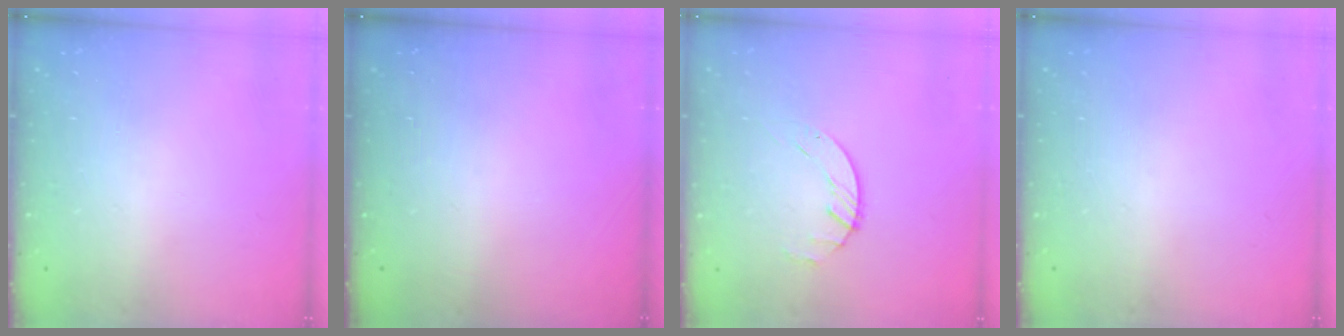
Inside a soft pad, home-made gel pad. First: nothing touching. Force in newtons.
{"total": 0.0}
{"total": 1.4, "press": 1.4, "slide": 0.2}
{"total": 0.0}